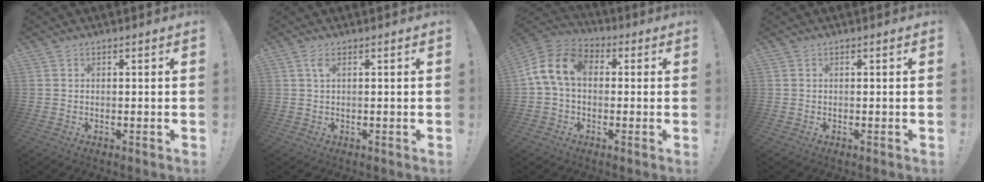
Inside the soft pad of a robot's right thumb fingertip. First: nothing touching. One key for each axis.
{"total": 2.0, "fx": 0.6, "fy": 0.3, "fz": 1.9, "tx": -0.044, "ty": 0.005, "tz": 0.010}
{"total": 12.8, "fx": 1.8, "fy": 8.4, "fz": 9.4, "tx": -0.179, "ty": 0.021, "tz": 0.037}
{"total": 0.0}